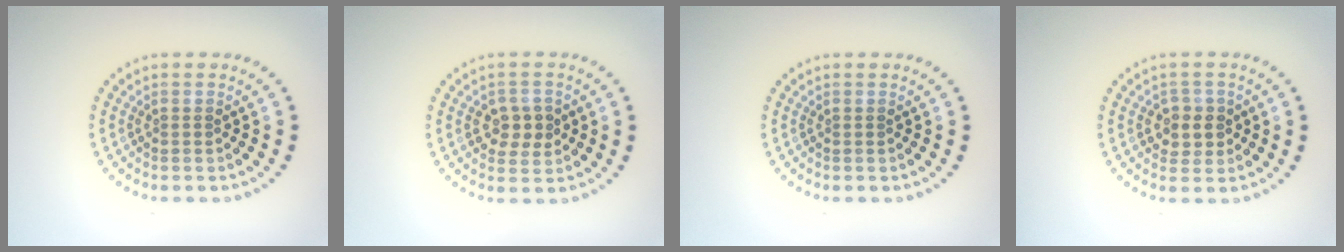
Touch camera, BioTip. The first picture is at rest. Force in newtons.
{"total": 2.8, "press": 2.8, "slide": 0.3}
{"total": 0.0}
{"total": 2.5, "press": 2.4, "slide": 0.7}